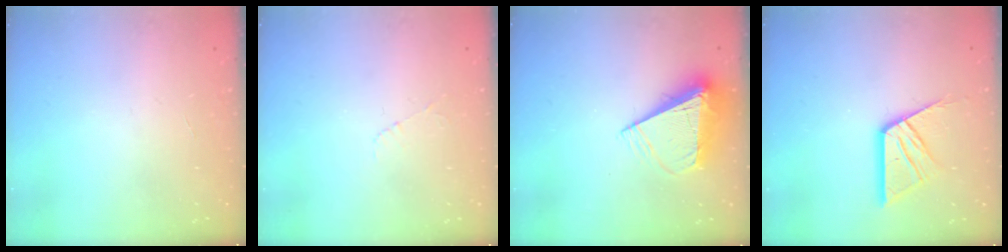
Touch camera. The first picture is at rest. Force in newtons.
{"total": 3.3, "press": 3.3, "slide": 0.4}
{"total": 10.1, "press": 10.1, "slide": 0.5}
{"total": 12.2, "press": 12.2, "slide": 1.2}